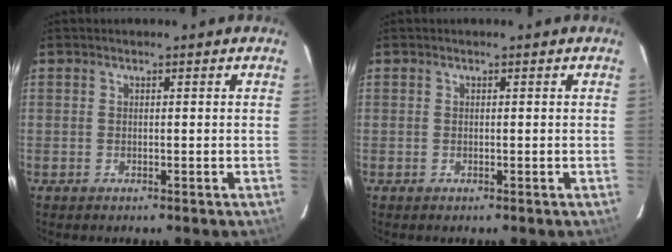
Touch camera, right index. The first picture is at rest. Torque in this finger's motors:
{"motor_torque": [0.07, 0.05, 0.03, 0.01]}